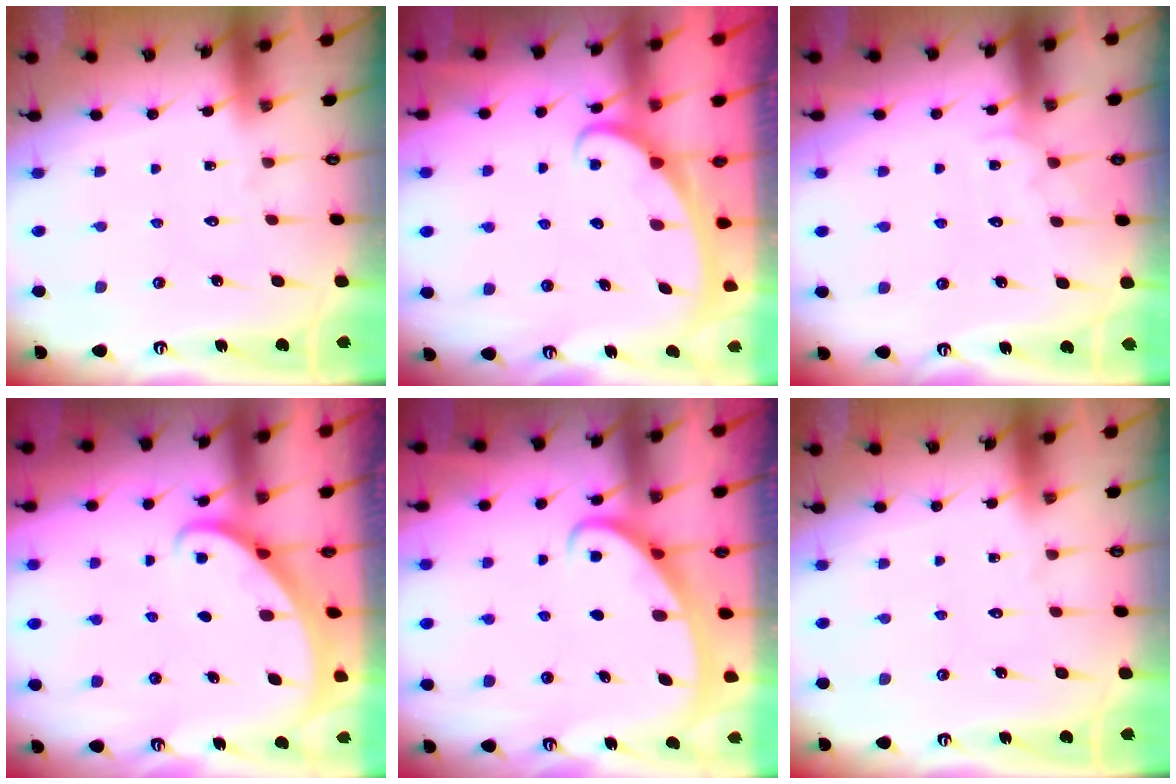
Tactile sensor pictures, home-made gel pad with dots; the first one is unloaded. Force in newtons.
{"total": 2.6, "press": 2.6, "slide": 0.3}
{"total": 2.9, "press": 2.8, "slide": 0.3}
{"total": 1.7, "press": 1.7, "slide": 0.1}
{"total": 2.4, "press": 2.4, "slide": 0.4}
{"total": 0.0}